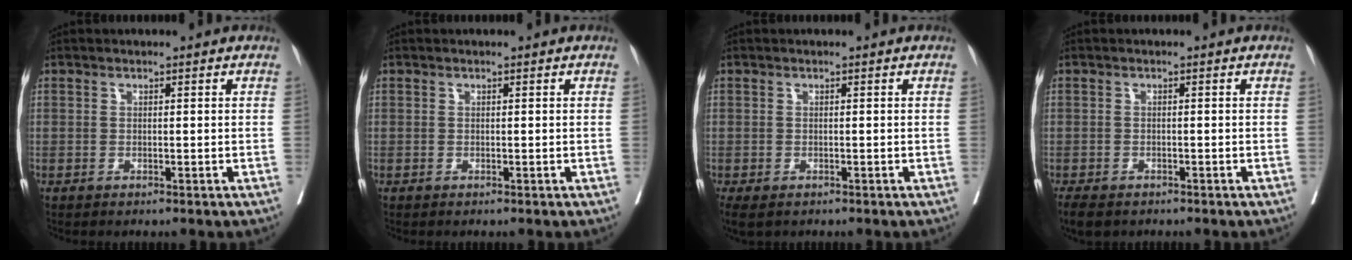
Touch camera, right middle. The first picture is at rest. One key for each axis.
{"total": 0.0}
{"total": 3.9, "fx": -2.5, "fy": 2.2, "fz": 2.0, "tx": -0.039, "ty": -0.010, "tz": -0.039}
{"total": 5.3, "fx": -4.0, "fy": 2.5, "fz": 2.4, "tx": -0.037, "ty": -0.009, "tz": -0.061}